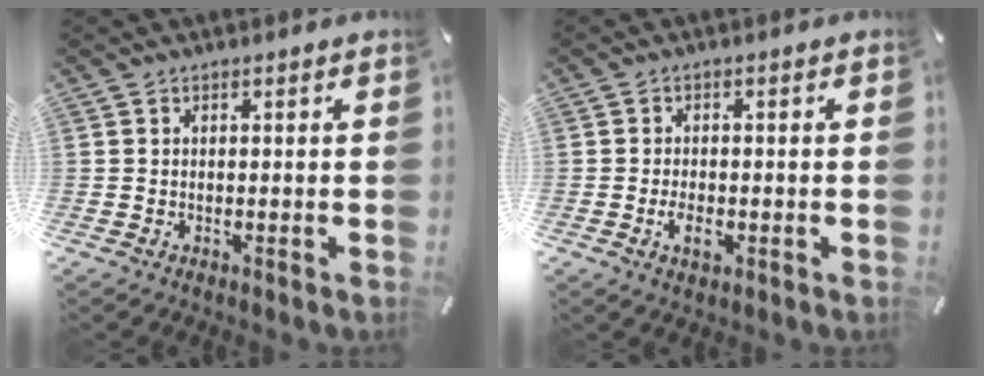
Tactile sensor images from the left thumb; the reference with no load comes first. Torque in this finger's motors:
{"motor_torque": [0.37, 0.80, 0.42, 0.16, 0.11]}